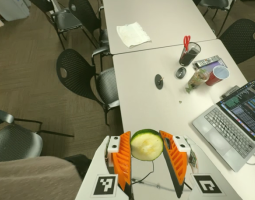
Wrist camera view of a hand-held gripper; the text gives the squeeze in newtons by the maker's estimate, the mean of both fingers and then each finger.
{"total": 8.6, "left": 8.7, "right": 8.5}